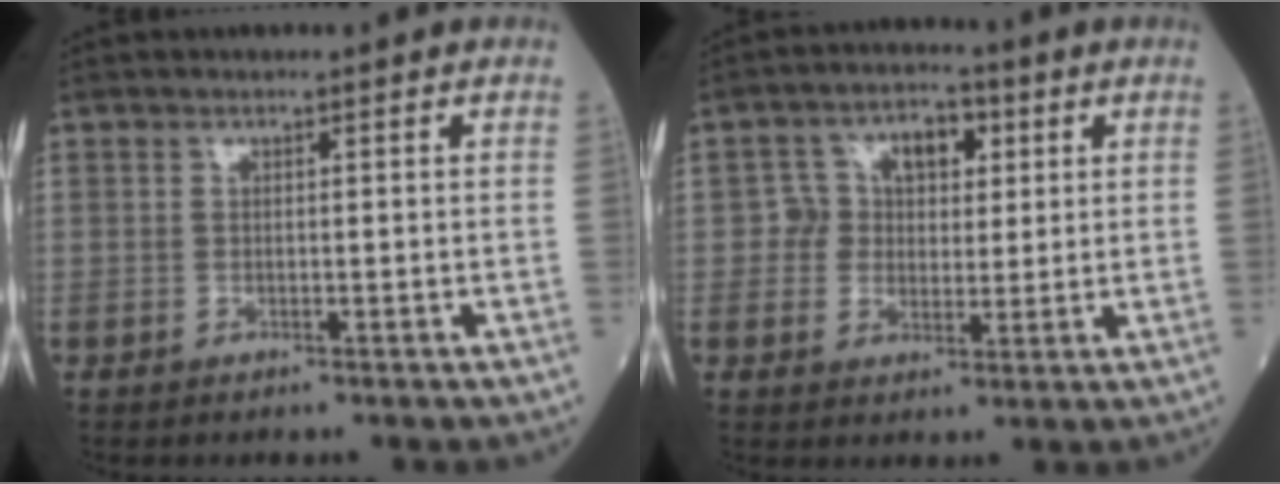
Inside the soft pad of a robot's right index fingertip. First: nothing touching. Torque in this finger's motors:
{"motor_torque": [0.17, 0.04, 0.08, 0.02]}